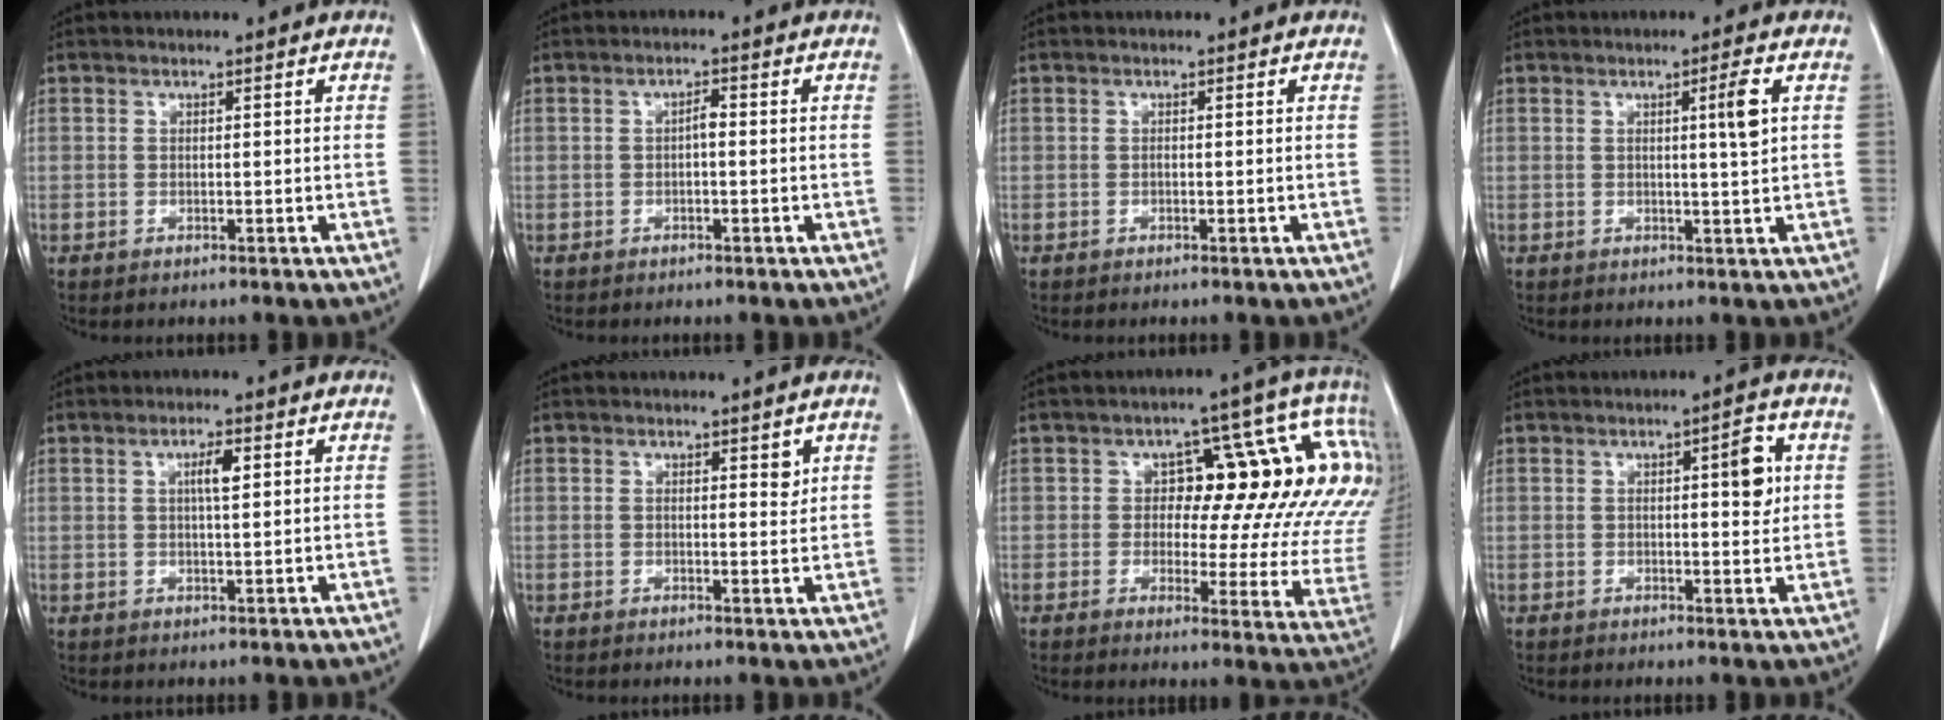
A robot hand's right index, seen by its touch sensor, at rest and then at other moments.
{"total": 1.5, "force": [-0.2, 0.5, 1.4], "torque": [-0.023, 0.004, -0.004]}
{"total": 0.0}
{"total": 3.5, "force": [0.9, -0.4, 3.4], "torque": [-0.053, -0.004, 0.013]}
{"total": 2.8, "force": [0.9, 0.4, 2.7], "torque": [-0.048, 0.001, 0.013]}
{"total": 1.7, "force": [0.9, 0.7, 1.3], "torque": [-0.016, -0.006, 0.013]}
{"total": 17.4, "force": [5.0, 7.3, 15.0], "torque": [-0.172, 0.016, 0.046]}
{"total": 4.6, "force": [1.1, 1.2, 4.3], "torque": [-0.057, 0.001, 0.012]}